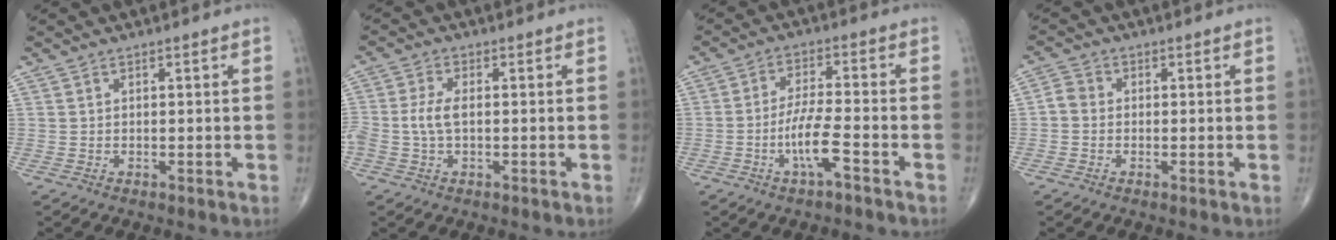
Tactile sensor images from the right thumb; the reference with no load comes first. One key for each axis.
{"total": 4.2, "fx": -0.3, "fy": 2.1, "fz": 3.6, "tx": -0.092, "ty": 0.008, "tz": -0.008}
{"total": 7.1, "fx": -3.3, "fy": 1.2, "fz": 6.2, "tx": -0.130, "ty": 0.023, "tz": -0.062}
{"total": 2.6, "fx": -0.5, "fy": 2.2, "fz": 1.3, "tx": -0.019, "ty": 0.006, "tz": -0.020}